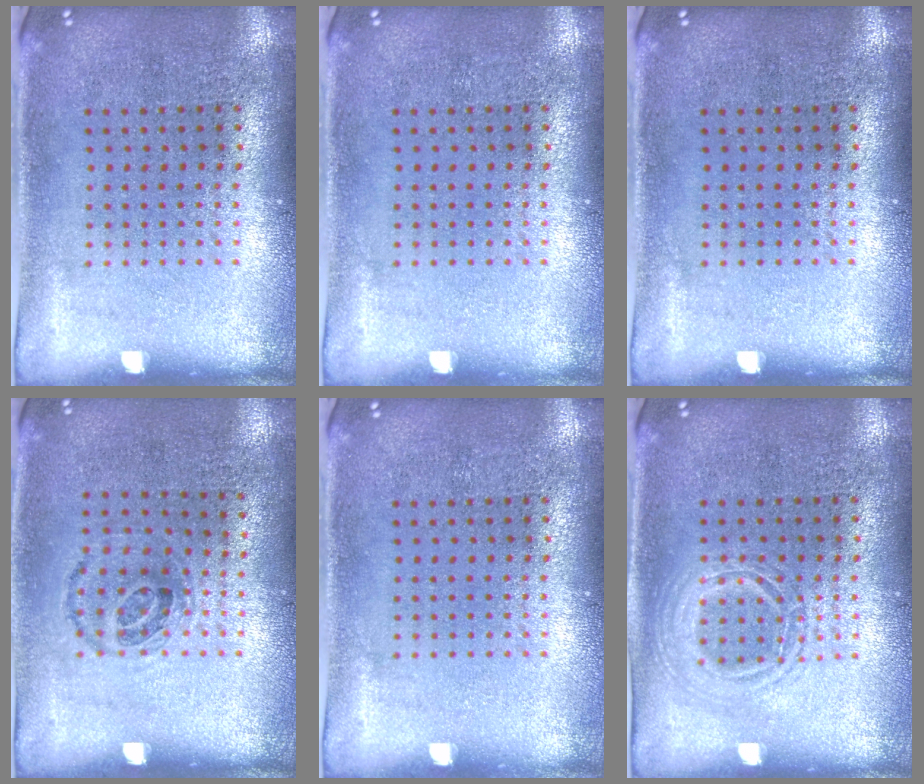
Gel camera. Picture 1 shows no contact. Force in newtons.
{"total": 0.0}
{"total": 0.0}
{"total": 0.9, "press": 0.7, "slide": 0.6}
{"total": 0.0}
{"total": 1.2, "press": 1.2, "slide": 0.1}